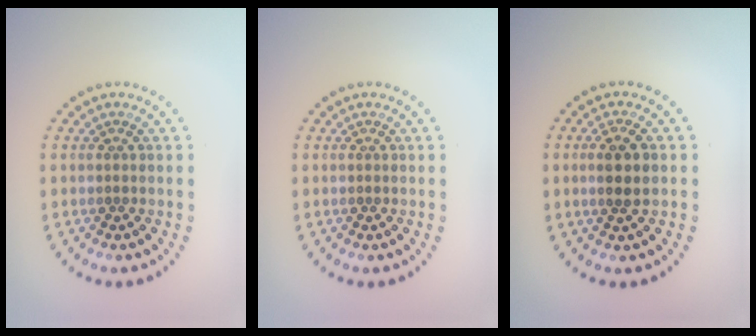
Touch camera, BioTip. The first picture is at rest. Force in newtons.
{"total": 0.0}
{"total": 2.6, "press": 2.4, "slide": 1.0}